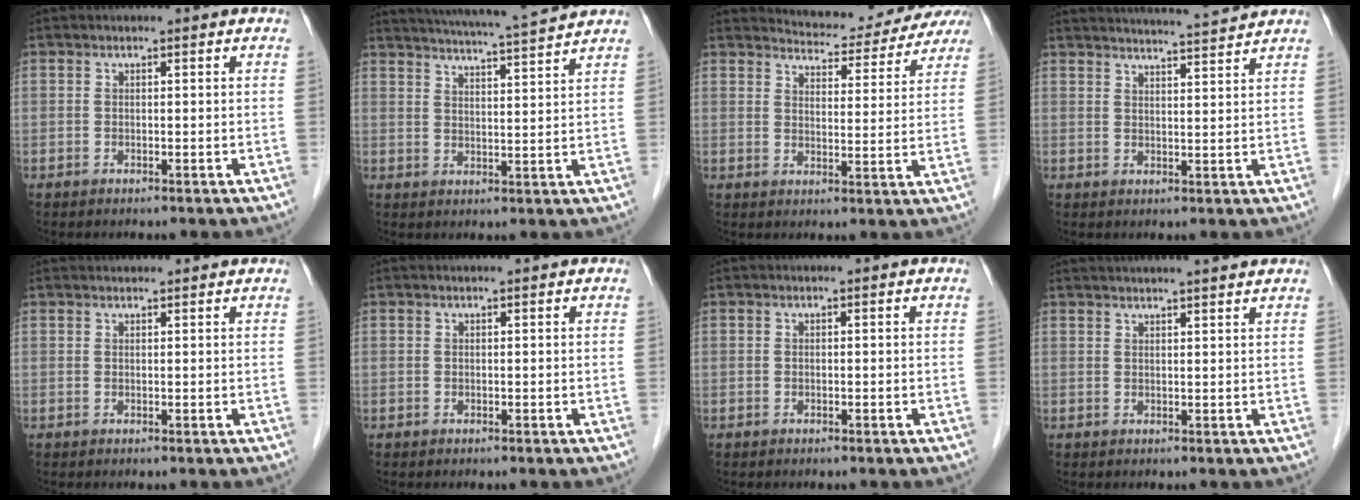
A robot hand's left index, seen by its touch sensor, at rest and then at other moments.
{"total": 12.4, "force": [11.5, -0.7, 4.7], "torque": [-0.087, 0.001, 0.157]}
{"total": 12.8, "force": [12.4, 2.5, 2.1], "torque": [-0.022, -0.011, 0.139]}
{"total": 9.5, "force": [9.2, -0.9, 2.5], "torque": [-0.045, 0.004, 0.122]}
{"total": 5.1, "force": [4.9, 0.6, 1.4], "torque": [-0.016, 0.034, 0.059]}
{"total": 1.1, "force": [1.0, 0.0, 0.4], "torque": [-0.006, 0.007, 0.015]}
{"total": 0.0}
{"total": 11.0, "force": [9.9, 0.3, 4.8], "torque": [-0.075, 0.026, 0.121]}